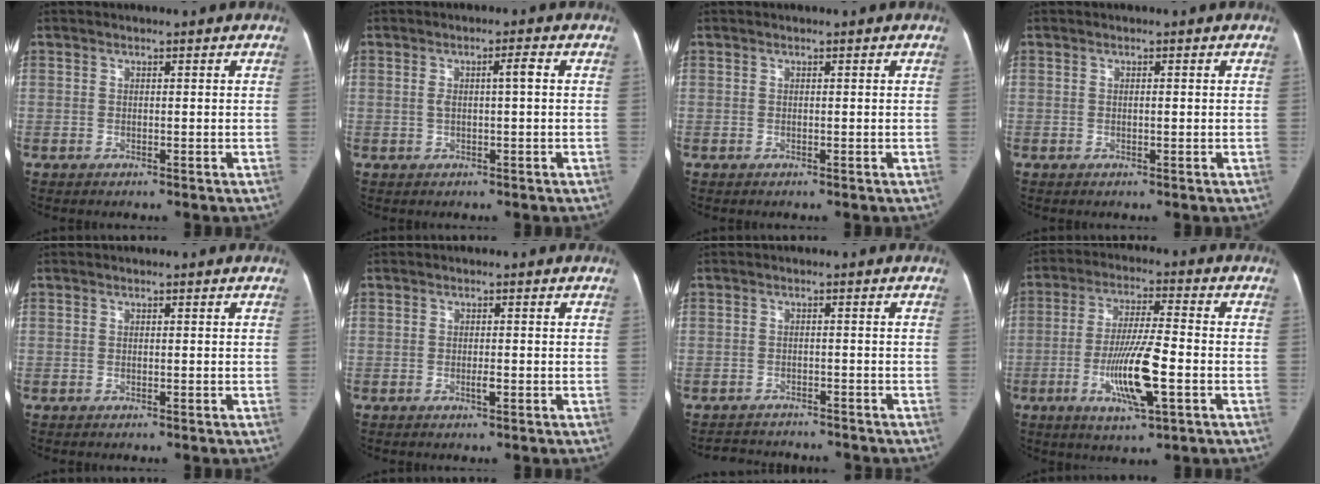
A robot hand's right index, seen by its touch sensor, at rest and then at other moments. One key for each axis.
{"total": 3.1, "fx": 0.3, "fy": 0.5, "fz": 3.1, "tx": -0.057, "ty": 0.014, "tz": 0.008}
{"total": 0.0}
{"total": 0.8, "fx": 0.0, "fy": 0.3, "fz": 0.8, "tx": -0.015, "ty": 0.002, "tz": 0.000}
{"total": 0.0}
{"total": 1.4, "fx": -0.5, "fy": 0.4, "fz": 1.3, "tx": -0.023, "ty": 0.001, "tz": -0.009}
{"total": 6.3, "fx": -6.0, "fy": 1.9, "fz": 0.7, "tx": -0.007, "ty": 0.008, "tz": -0.085}
{"total": 11.8, "fx": -3.6, "fy": 1.6, "fz": 11.1, "tx": -0.210, "ty": -0.008, "tz": -0.062}